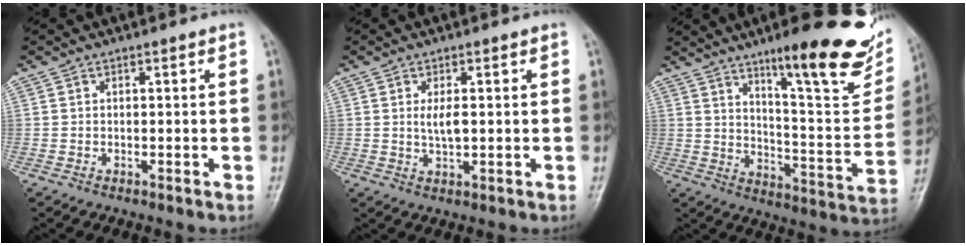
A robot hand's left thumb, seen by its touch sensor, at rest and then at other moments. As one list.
[{"total": 3.6, "force": [0.6, 1.5, 3.2], "torque": [-0.060, -0.008, 0.013]}, {"total": 23.2, "force": [14.2, 5.0, 17.6], "torque": [-0.205, -0.063, 0.215]}]